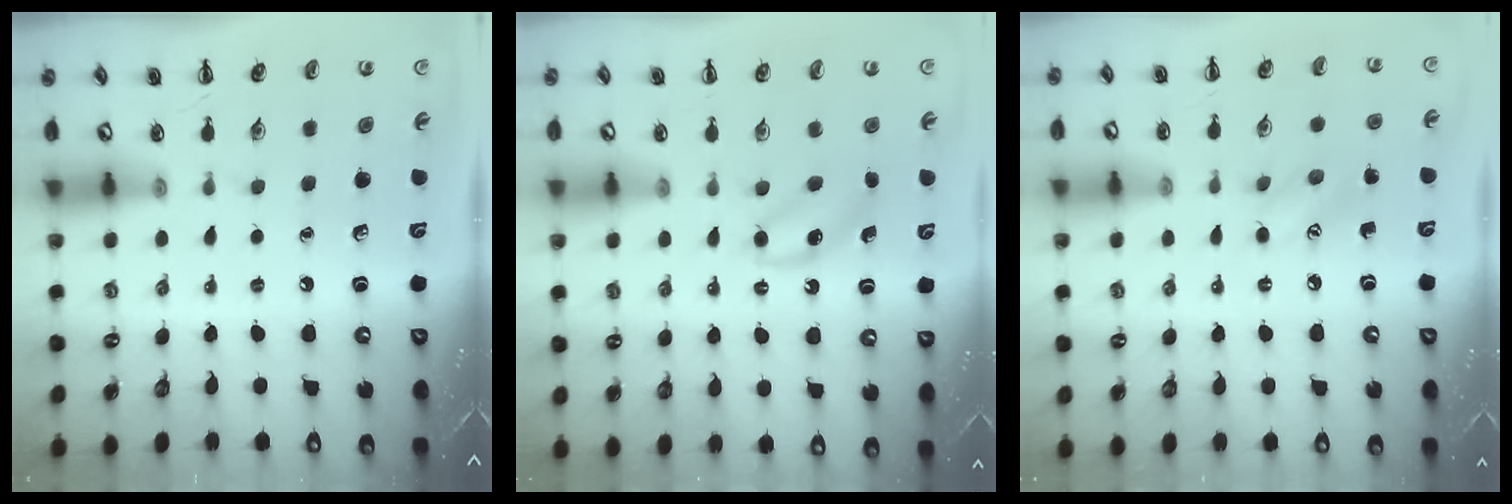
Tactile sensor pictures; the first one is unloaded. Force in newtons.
{"total": 5.1, "press": 4.8, "slide": 1.4}
{"total": 5.6, "press": 5.5, "slide": 1.1}